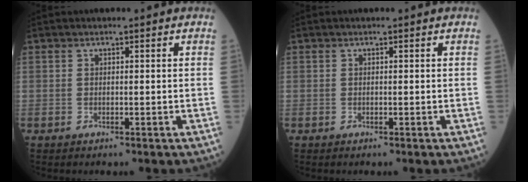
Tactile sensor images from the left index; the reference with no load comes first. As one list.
[{"total": 0.0}]